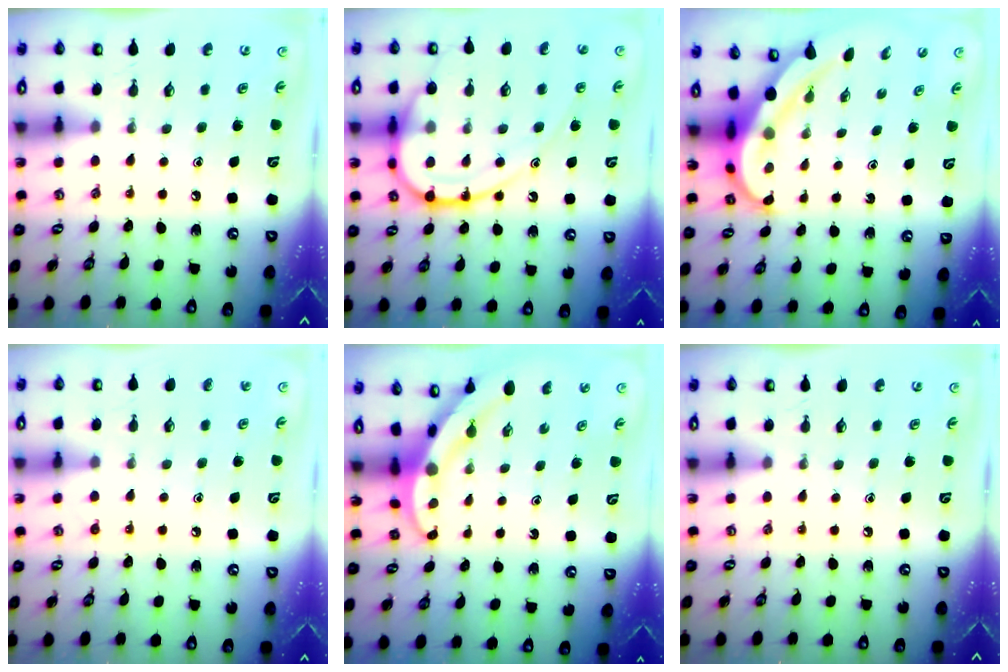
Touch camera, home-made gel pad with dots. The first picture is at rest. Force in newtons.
{"total": 16.5, "press": 16.4, "slide": 2.0}
{"total": 5.7, "press": 5.5, "slide": 1.6}
{"total": 5.4, "press": 5.4, "slide": 0.7}
{"total": 3.3, "press": 3.3, "slide": 0.2}
{"total": 0.0}